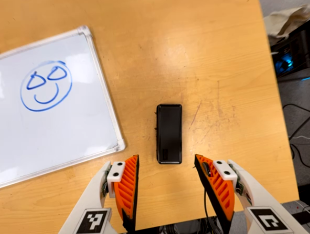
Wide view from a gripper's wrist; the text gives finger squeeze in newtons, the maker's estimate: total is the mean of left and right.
{"total": 0.0}